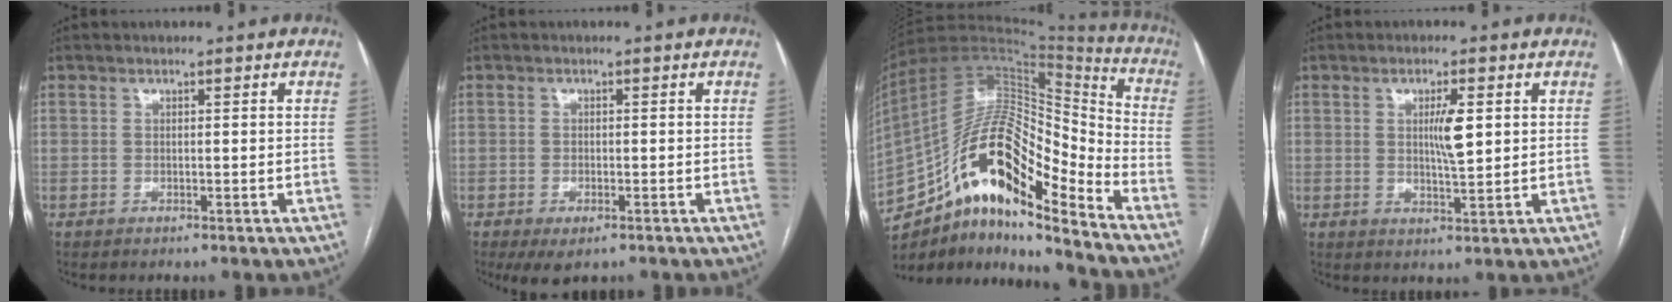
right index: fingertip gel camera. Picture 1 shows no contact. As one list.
[{"total": 3.9, "force": [-2.3, 1.8, 2.6], "torque": [-0.044, -0.007, -0.029]}, {"total": 20.3, "force": [-11.6, 5.7, 15.6], "torque": [-0.292, 0.043, -0.196]}, {"total": 4.6, "force": [1.1, 0.7, 4.4], "torque": [-0.075, -0.002, 0.018]}]